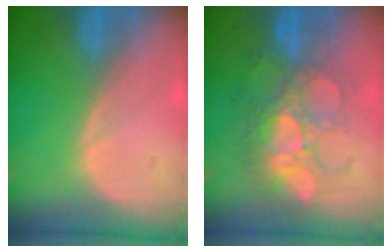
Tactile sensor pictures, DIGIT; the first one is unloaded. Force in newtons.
{"total": 8.8, "press": 8.6, "slide": 1.5}